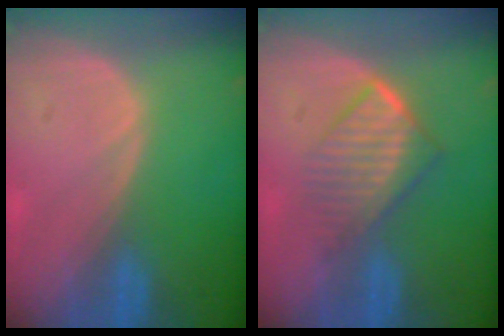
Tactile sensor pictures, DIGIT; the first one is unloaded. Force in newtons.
{"total": 6.8, "press": 5.9, "slide": 3.4}